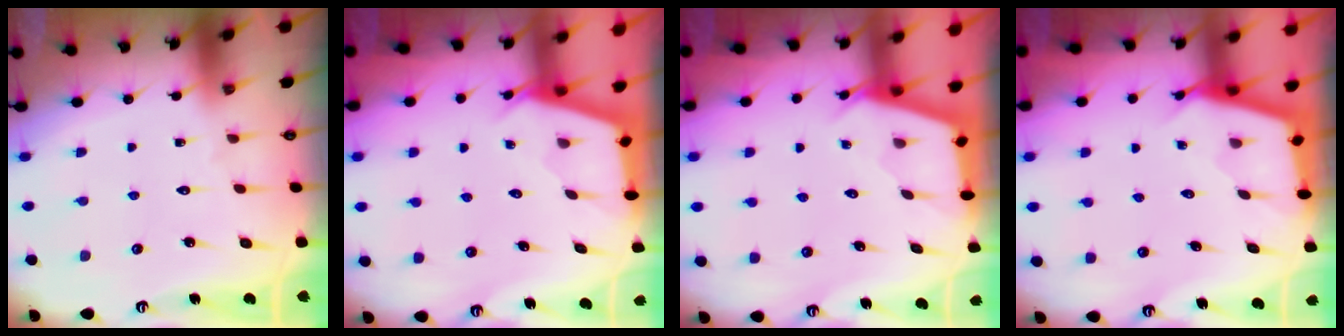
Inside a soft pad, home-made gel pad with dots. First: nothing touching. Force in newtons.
{"total": 2.7, "press": 2.7, "slide": 0.3}
{"total": 2.7, "press": 2.7, "slide": 0.3}
{"total": 2.6, "press": 2.6, "slide": 0.2}